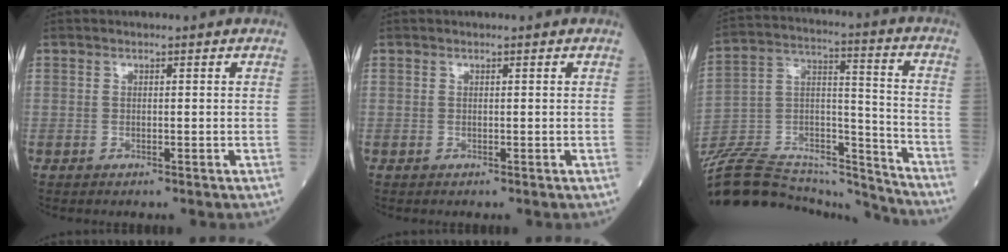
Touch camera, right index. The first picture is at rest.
{"total": 0.0}
{"total": 25.4, "force": [-23.9, 4.4, 7.3], "torque": [-0.160, 0.028, -0.387]}